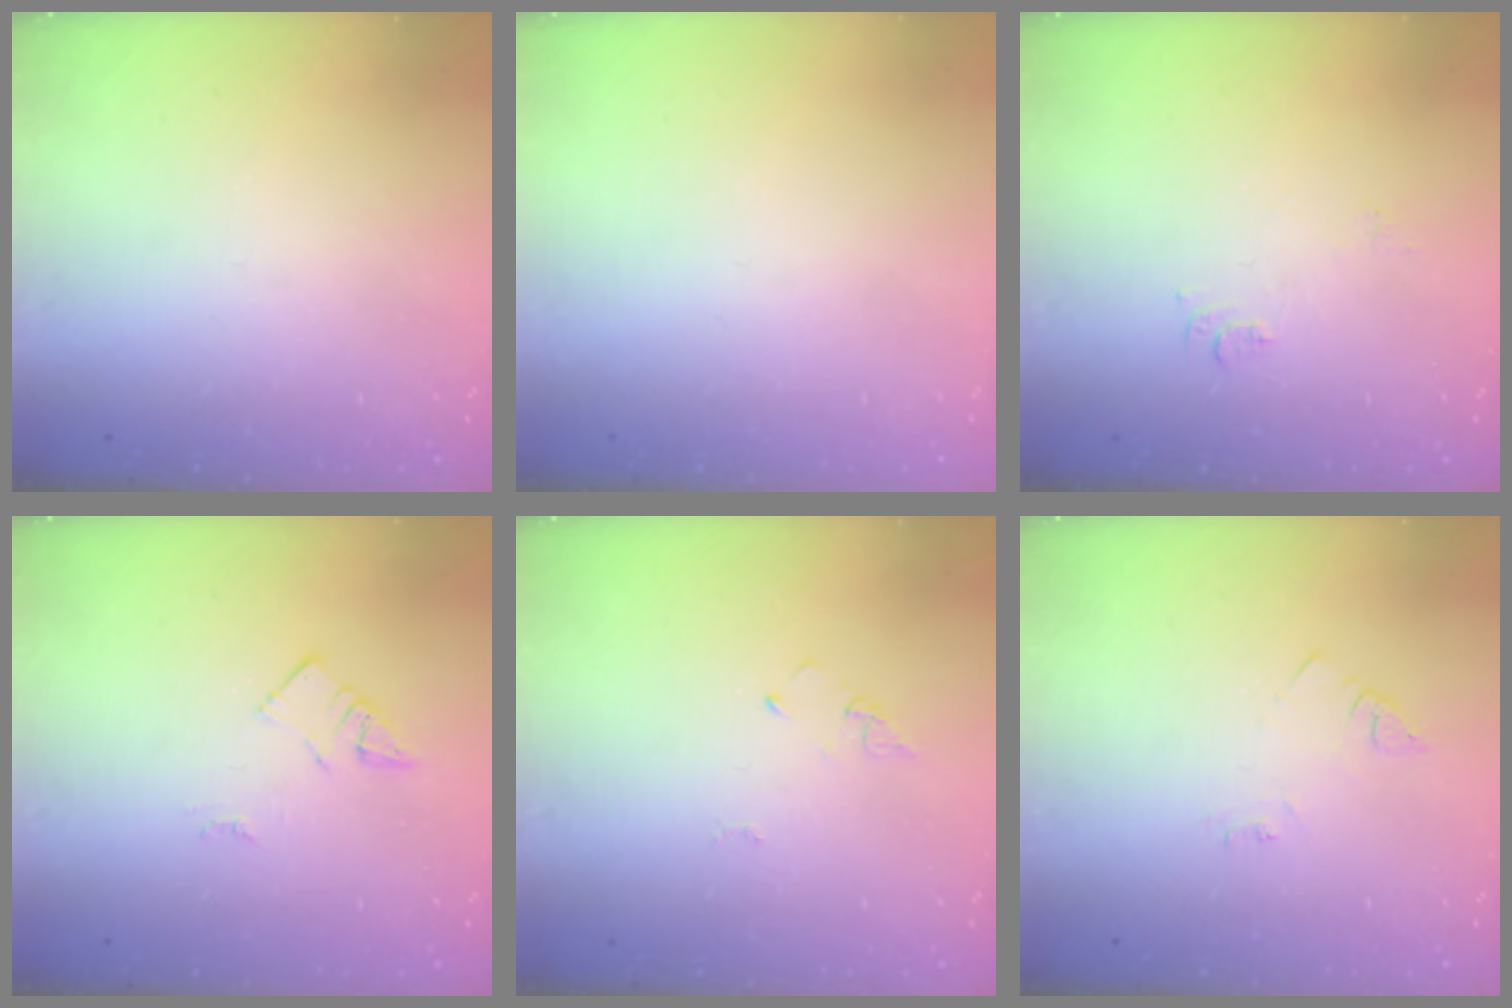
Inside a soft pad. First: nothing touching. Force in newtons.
{"total": 1.8, "press": 1.7, "slide": 0.1}
{"total": 6.0, "press": 5.9, "slide": 0.7}
{"total": 2.3, "press": 2.3, "slide": 0.3}
{"total": 2.4, "press": 2.4, "slide": 0.3}
{"total": 2.9, "press": 2.9, "slide": 0.4}